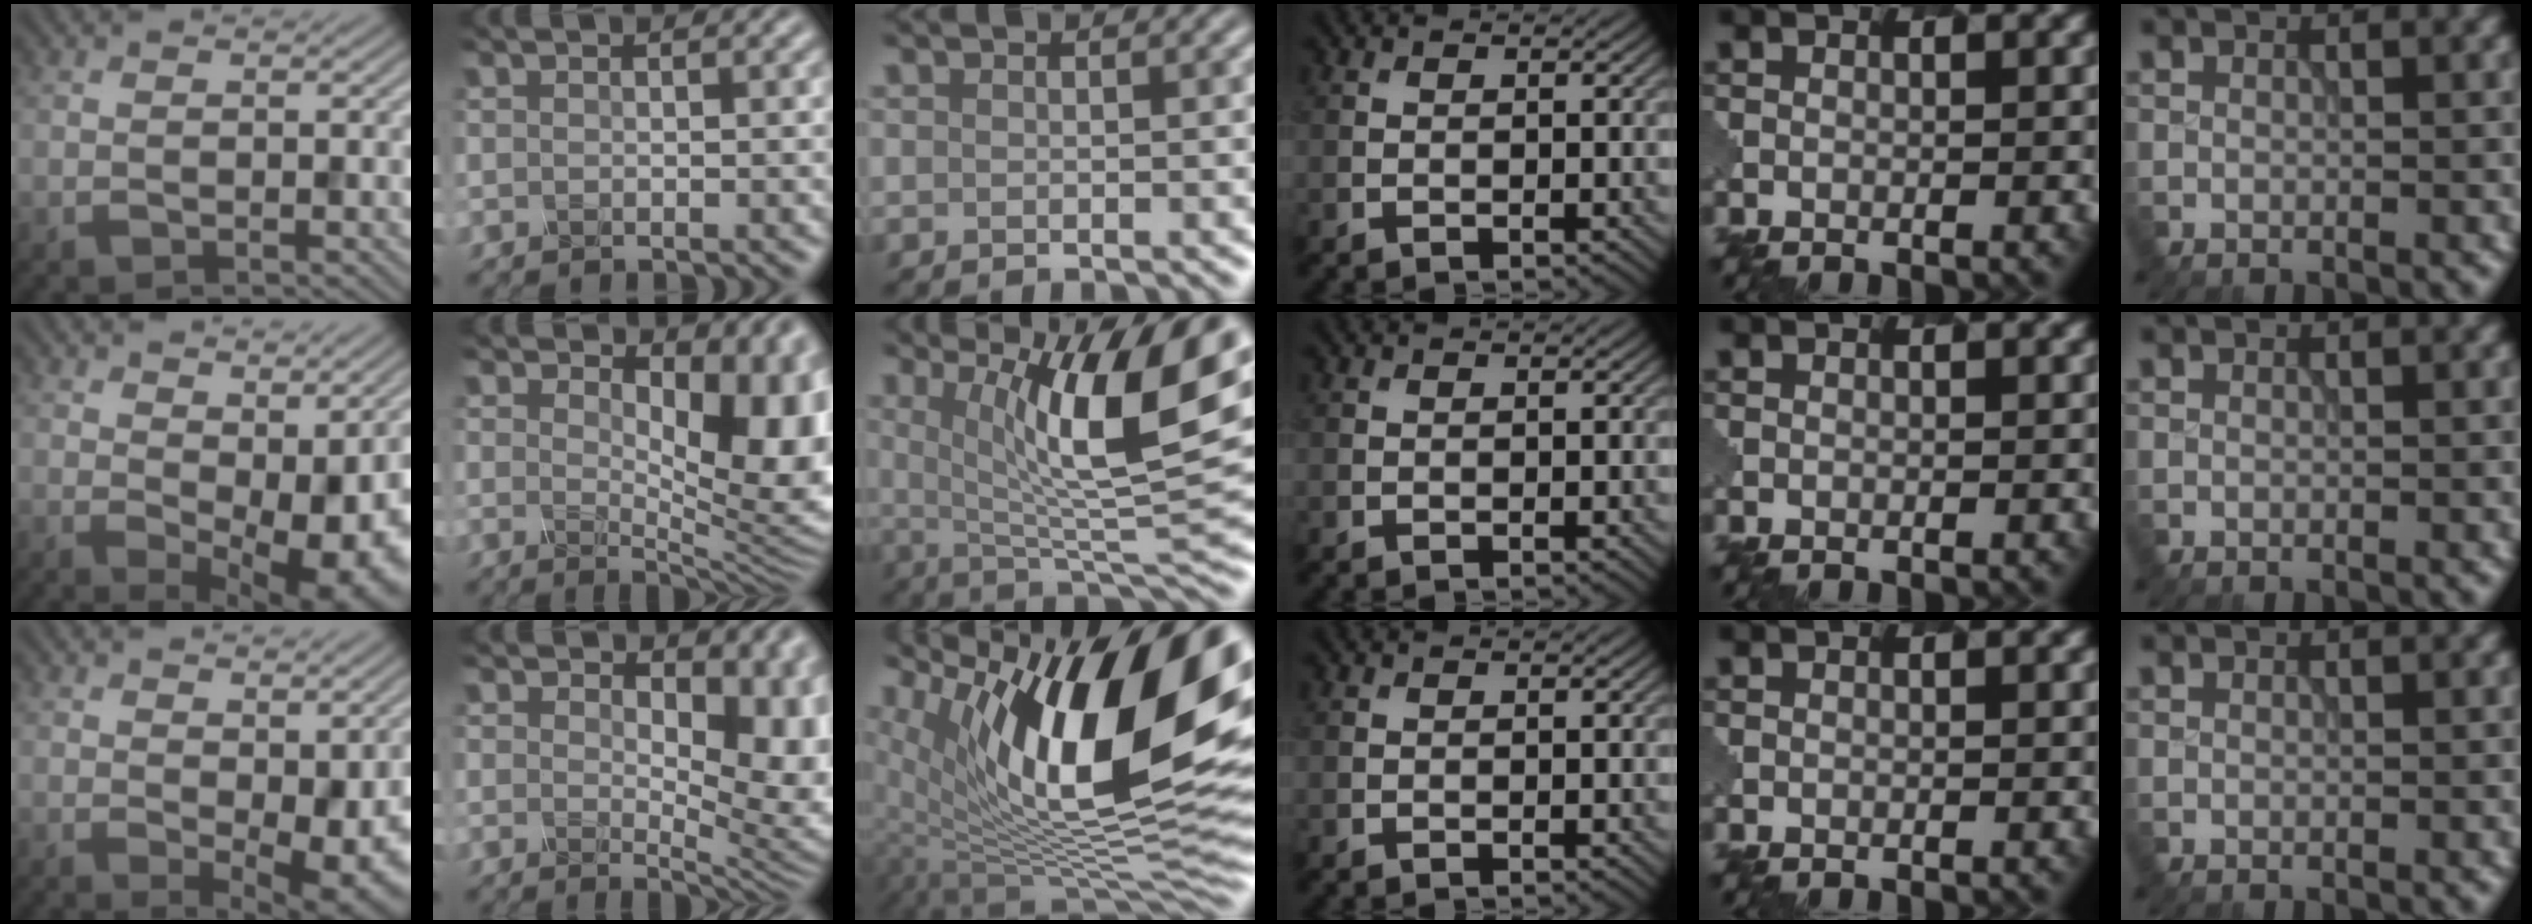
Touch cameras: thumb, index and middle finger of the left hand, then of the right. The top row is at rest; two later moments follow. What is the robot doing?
{"motion": "dispense", "object": "dispenser bottle"}